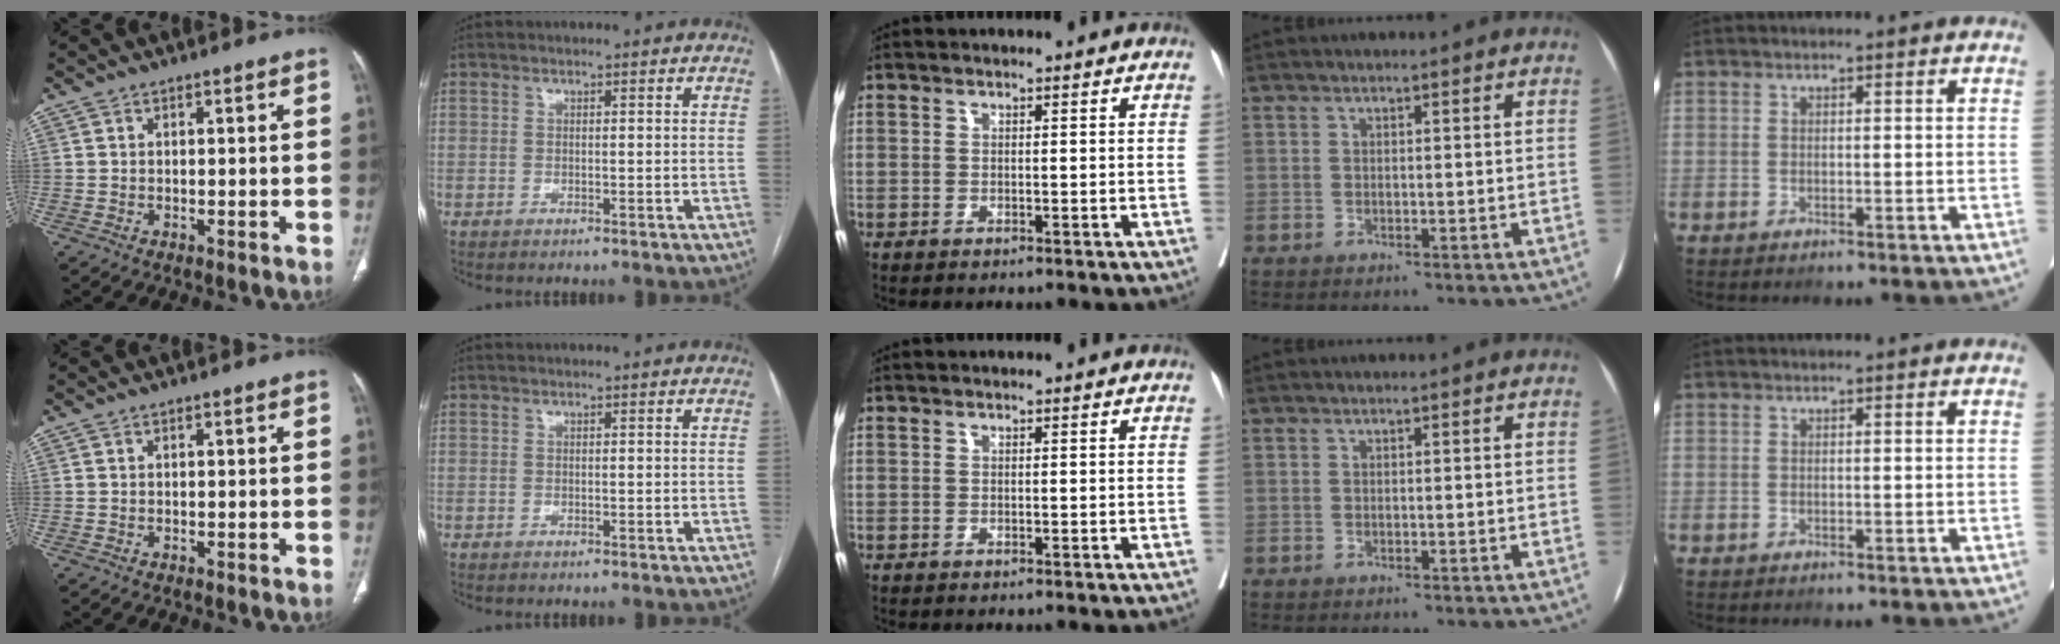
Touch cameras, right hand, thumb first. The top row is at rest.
{}